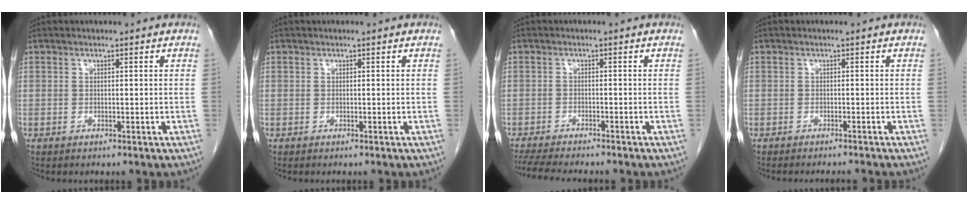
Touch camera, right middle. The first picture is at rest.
{"total": 0.0}
{"total": 10.0, "force": [-8.8, 1.2, 4.6], "torque": [-0.066, -0.014, -0.129]}
{"total": 3.9, "force": [-3.6, -0.6, 1.1], "torque": [-0.005, -0.005, -0.046]}